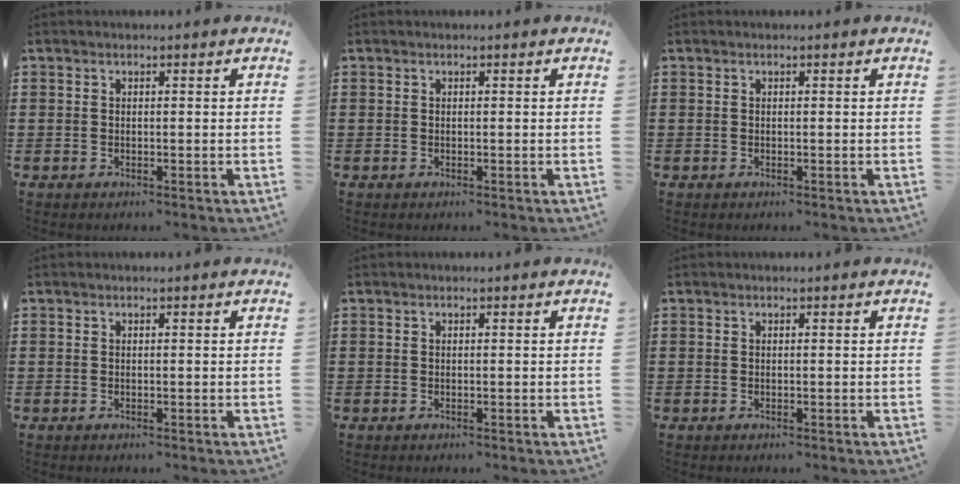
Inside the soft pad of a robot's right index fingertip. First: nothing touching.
{"total": 0.0}
{"total": 0.0}
{"total": 0.0}
{"total": 0.0}
{"total": 0.0}